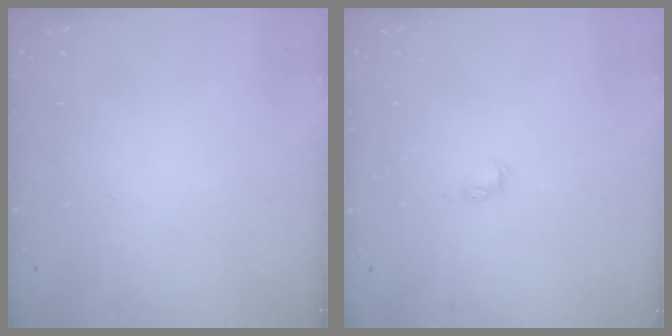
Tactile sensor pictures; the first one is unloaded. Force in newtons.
{"total": 2.6, "press": 2.5, "slide": 0.6}